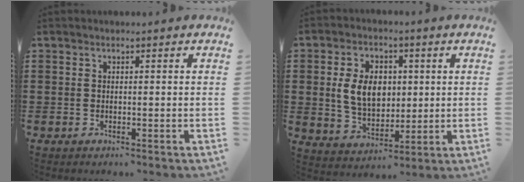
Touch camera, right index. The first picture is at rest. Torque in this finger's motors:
{"motor_torque": [0.89, 0.42, 0.51, 0.19]}